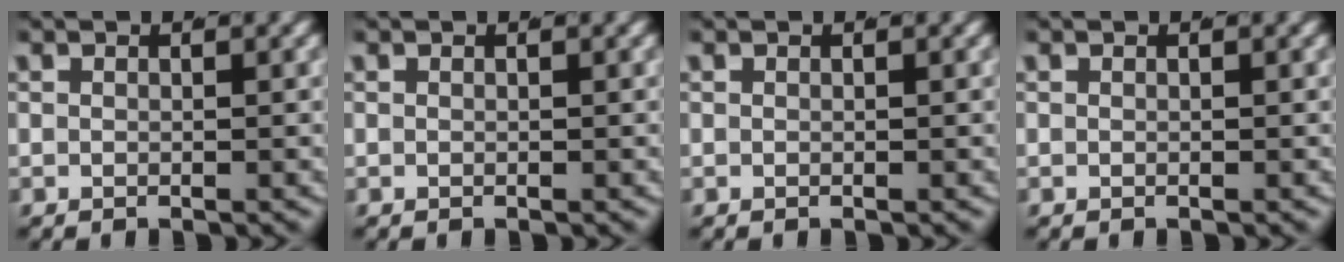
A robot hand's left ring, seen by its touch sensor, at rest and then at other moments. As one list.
[{"total": 0.0}, {"total": 0.0}, {"total": 0.0}]